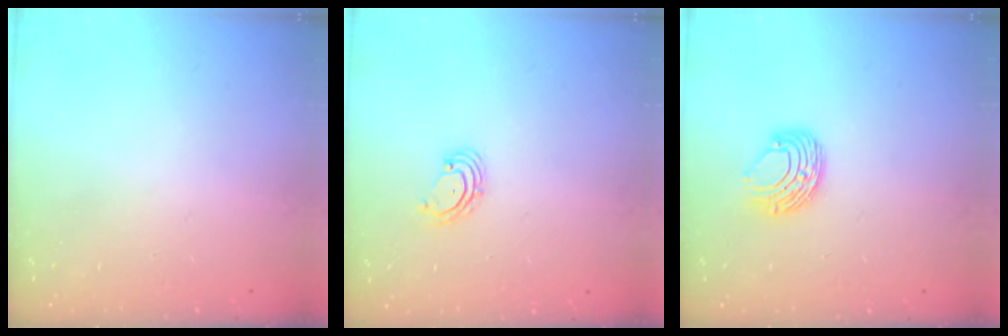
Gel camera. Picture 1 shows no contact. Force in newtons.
{"total": 2.5, "press": 2.4, "slide": 0.4}
{"total": 8.0, "press": 7.9, "slide": 0.4}